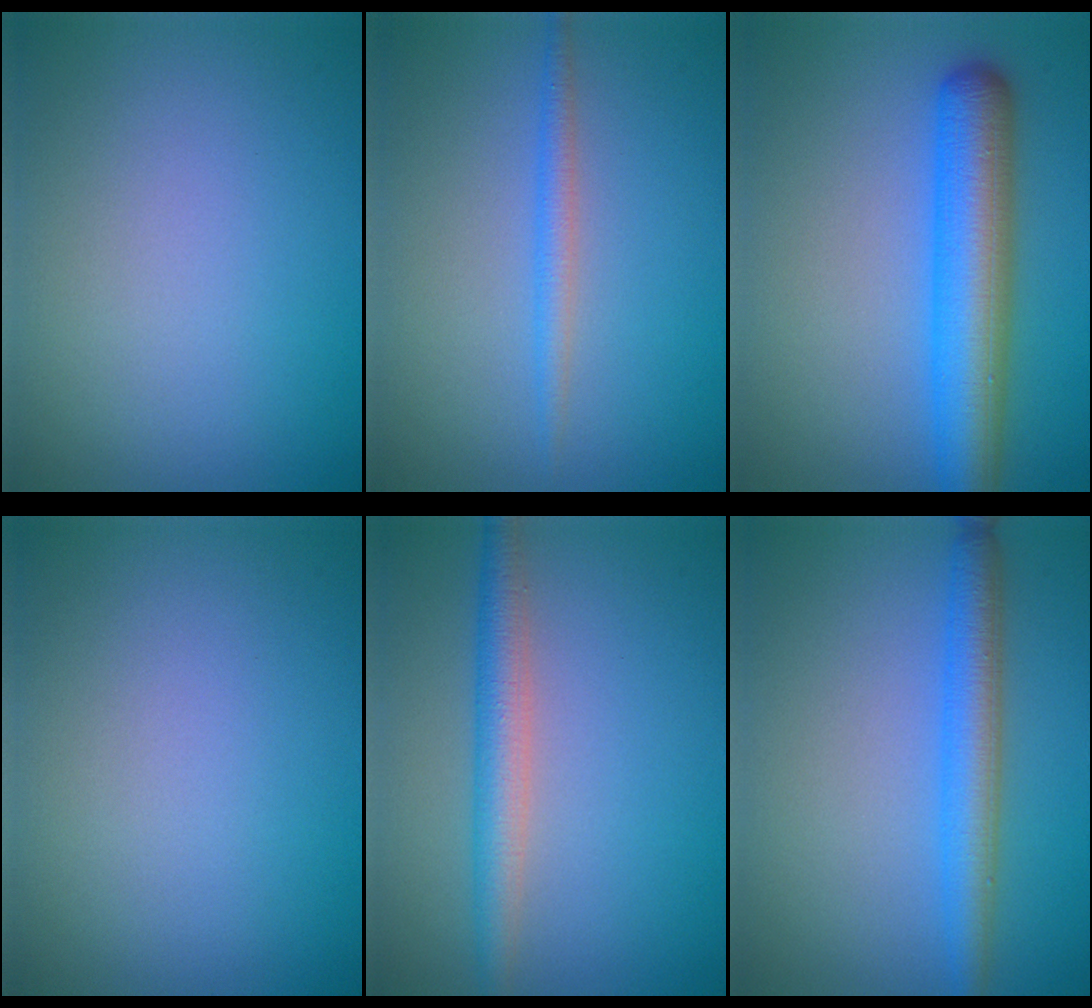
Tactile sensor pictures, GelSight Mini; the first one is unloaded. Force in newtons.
{"total": 1.7, "press": 1.7, "slide": 0.0}
{"total": 6.8, "press": 6.8, "slide": 0.1}
{"total": 0.0}
{"total": 3.3, "press": 3.3, "slide": 0.0}
{"total": 3.7, "press": 3.7, "slide": 0.2}